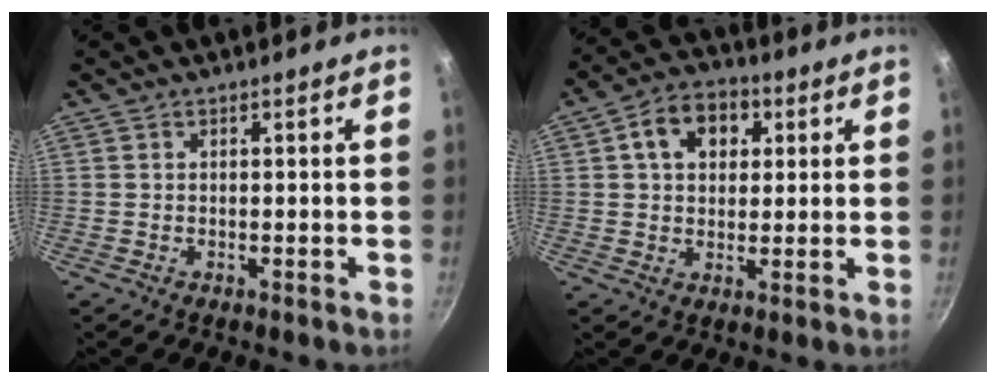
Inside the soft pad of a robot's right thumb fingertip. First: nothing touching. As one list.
[{"total": 9.8, "force": [3.1, 7.2, 5.9], "torque": [-0.068, 0.010, 0.036]}]